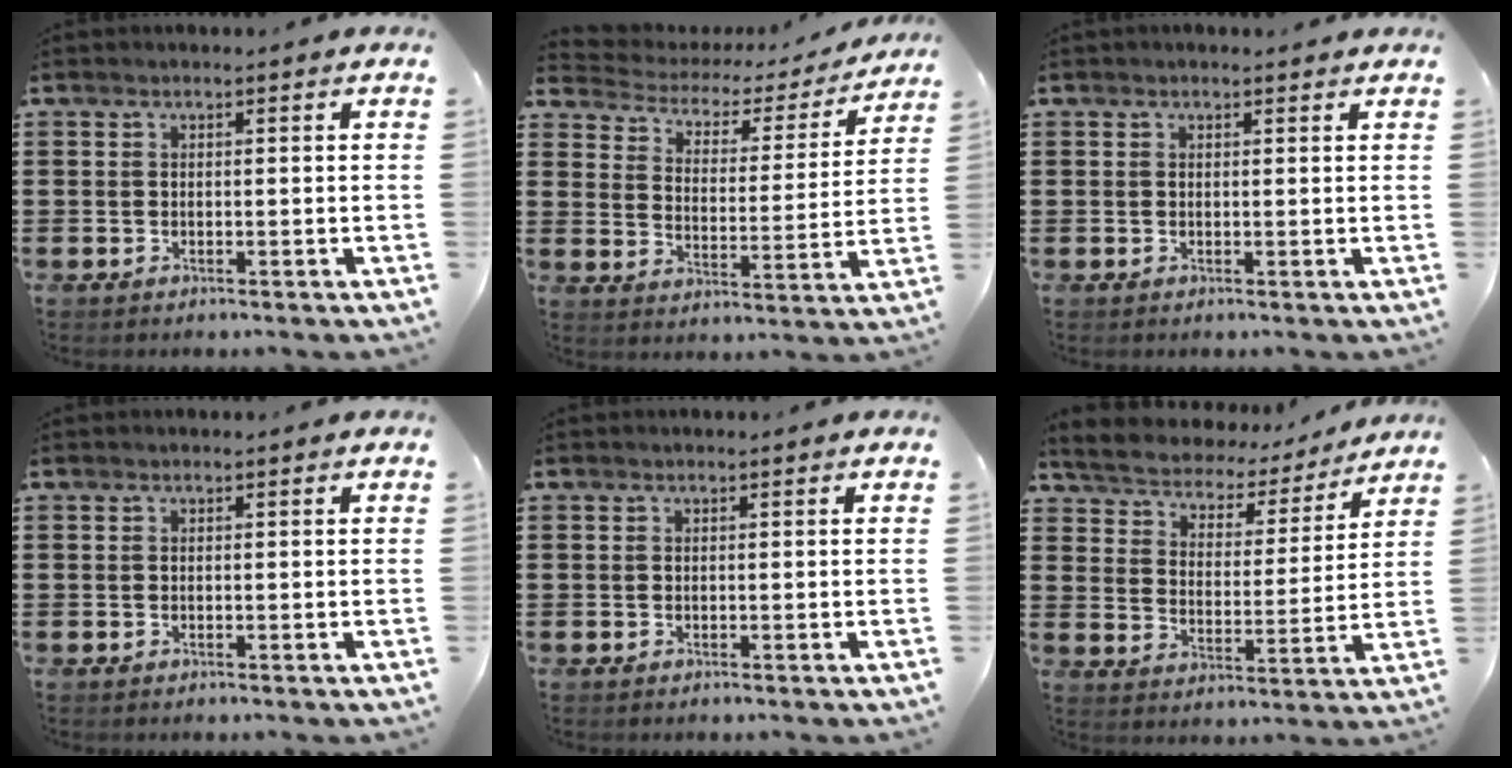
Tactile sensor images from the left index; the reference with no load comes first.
{"total": 2.9, "force": [2.4, 1.5, 0.7], "torque": [-0.035, -0.019, 0.030]}
{"total": 0.6, "force": [0.5, 0.2, 0.2], "torque": [-0.005, 0.001, 0.010]}
{"total": 0.0}
{"total": 0.0}
{"total": 4.0, "force": [3.9, 0.9, -0.1], "torque": [-0.026, -0.032, 0.061]}